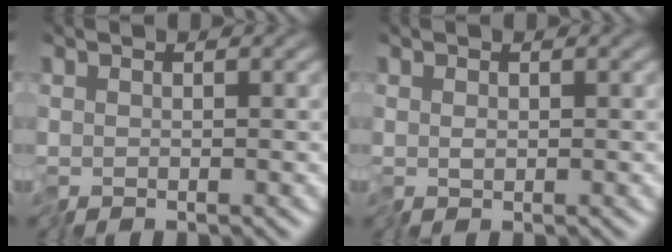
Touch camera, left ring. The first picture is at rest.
{"total": 0.5, "force": [-0.1, 0.3, 0.4], "torque": [-0.009, -0.001, -0.001]}